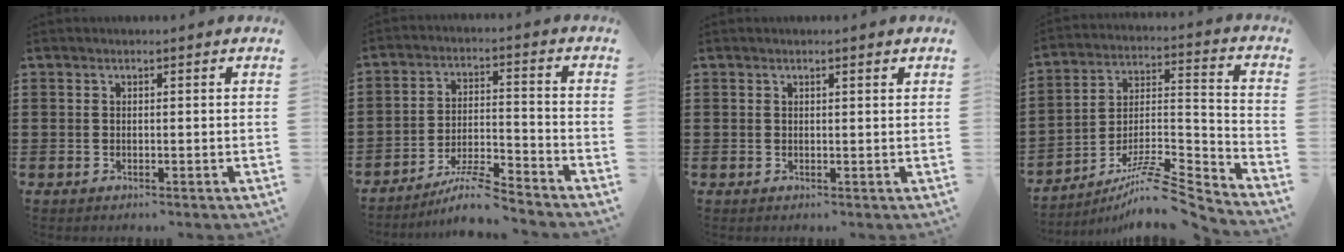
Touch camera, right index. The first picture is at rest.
{"total": 6.9, "force": [-6.3, 0.2, 2.9], "torque": [-0.059, -0.001, -0.121]}
{"total": 0.7, "force": [0.4, 0.1, 0.5], "torque": [-0.010, 0.002, 0.007]}
{"total": 9.2, "force": [-7.6, 1.5, 5.1], "torque": [-0.076, 0.012, -0.147]}